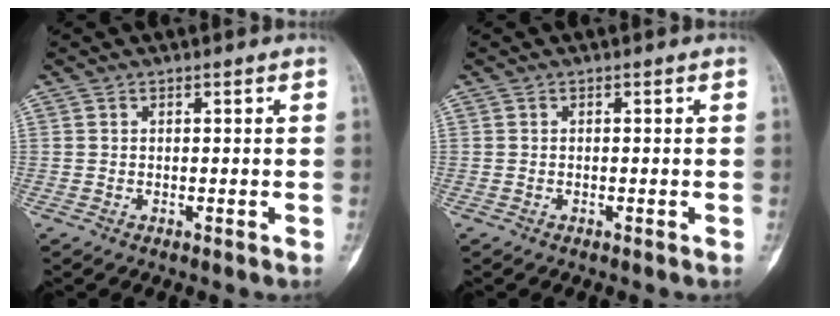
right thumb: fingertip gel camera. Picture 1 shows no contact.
{"total": 0.0}